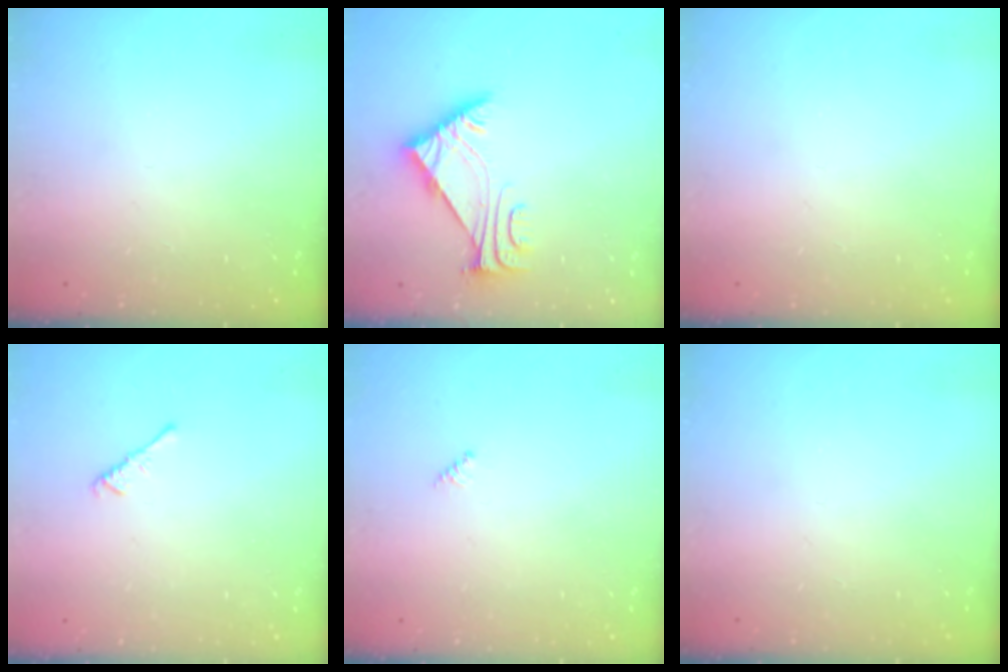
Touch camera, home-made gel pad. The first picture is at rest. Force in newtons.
{"total": 5.9, "press": 5.8, "slide": 1.2}
{"total": 0.0}
{"total": 2.6, "press": 2.6, "slide": 0.6}
{"total": 2.0, "press": 2.0, "slide": 0.2}
{"total": 0.0}